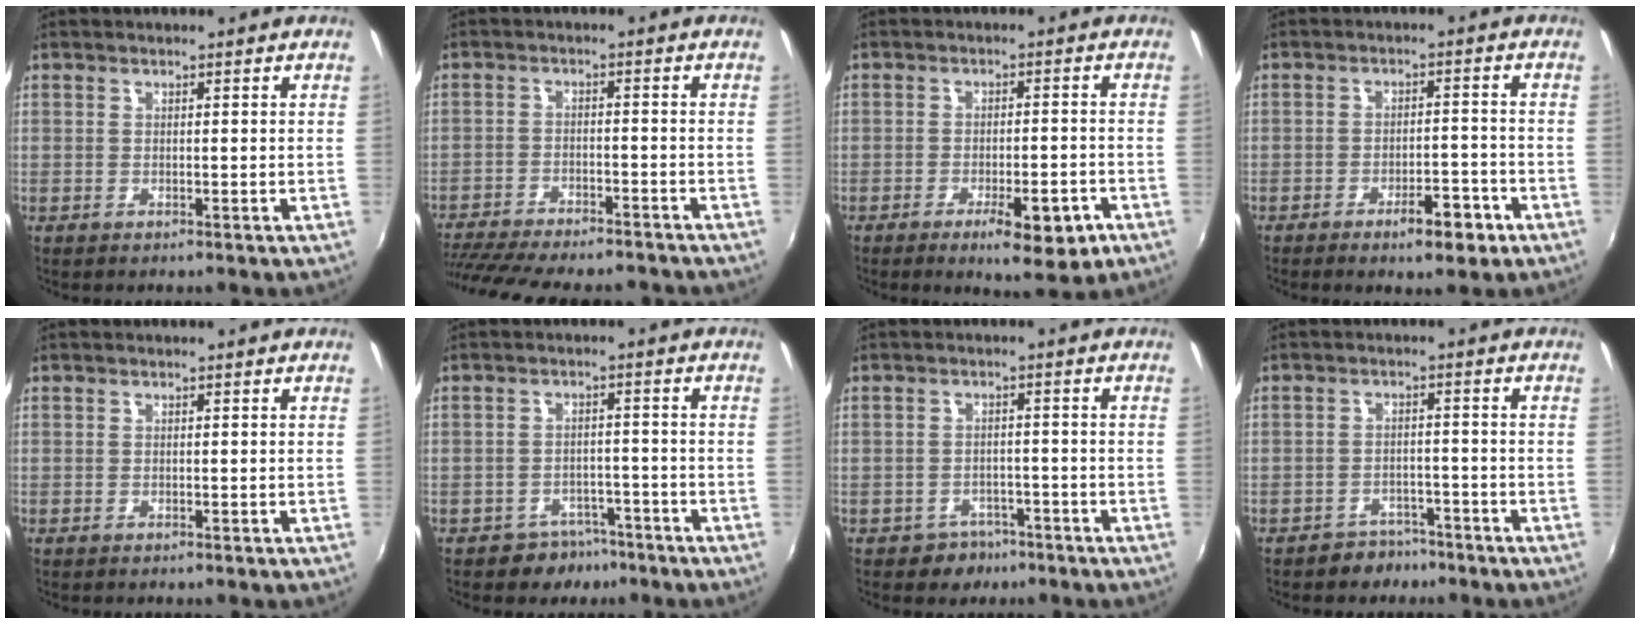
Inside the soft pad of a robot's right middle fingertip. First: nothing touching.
{"total": 18.6, "force": [-16.0, 4.3, 8.5], "torque": [-0.176, -0.032, -0.237]}
{"total": 8.2, "force": [-4.5, 2.4, 6.5], "torque": [-0.107, -0.009, -0.056]}
{"total": 6.0, "force": [-3.8, 2.0, 4.2], "torque": [-0.074, 0.001, -0.047]}
{"total": 0.0}
{"total": 5.2, "force": [-3.8, 3.6, 0.4], "torque": [-0.012, 0.020, -0.048]}
{"total": 4.5, "force": [-3.0, 3.4, 0.5], "torque": [-0.022, 0.006, -0.039]}
{"total": 4.5, "force": [-3.6, 2.6, 0.1], "torque": [-0.009, 0.013, -0.053]}